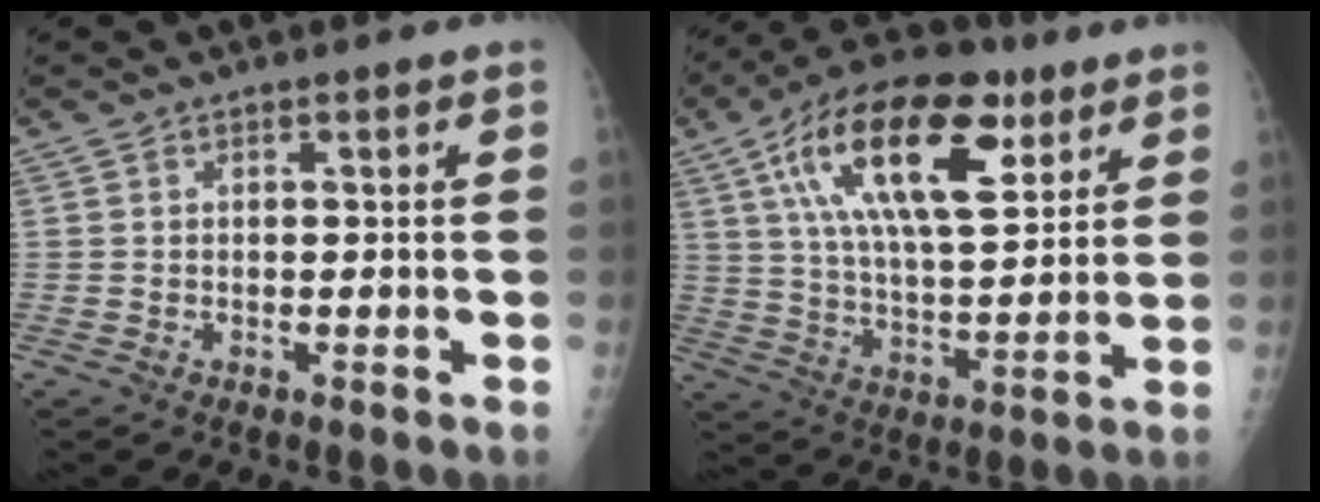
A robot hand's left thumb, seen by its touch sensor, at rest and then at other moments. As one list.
[{"total": 22.0, "force": [9.8, 9.8, 17.1], "torque": [-0.273, -0.018, 0.165]}]